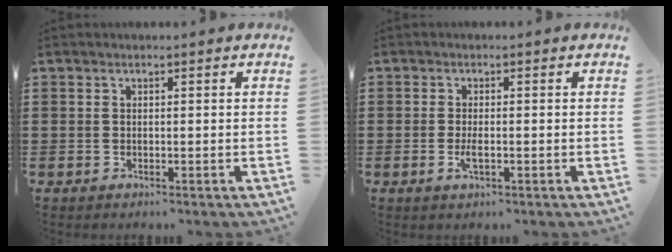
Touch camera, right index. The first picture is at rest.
{"total": 2.1, "force": [-0.6, 0.5, 1.9], "torque": [-0.040, -0.004, -0.013]}